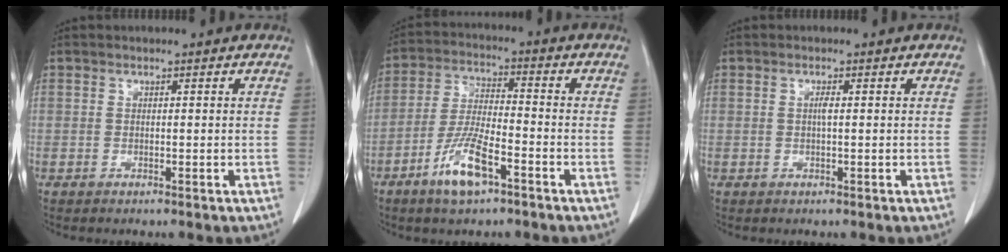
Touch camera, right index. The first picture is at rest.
{"total": 8.8, "force": [-4.9, 2.0, 7.1], "torque": [-0.144, -0.008, -0.091]}
{"total": 0.9, "force": [0.1, 0.1, 0.9], "torque": [-0.019, 0.000, 0.000]}